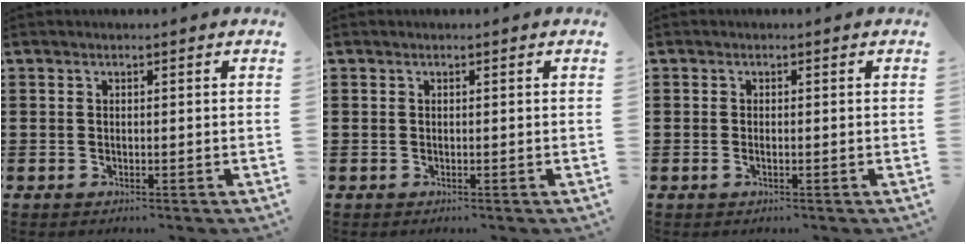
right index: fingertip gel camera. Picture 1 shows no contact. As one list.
[{"total": 0.0}, {"total": 0.7, "force": [-0.2, 0.2, 0.6], "torque": [-0.012, -0.005, -0.002]}]